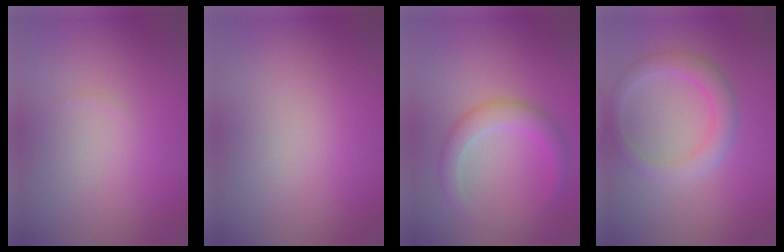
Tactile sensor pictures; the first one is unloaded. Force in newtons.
{"total": 0.0}
{"total": 2.7, "press": 2.7, "slide": 0.1}
{"total": 2.7, "press": 2.7, "slide": 0.0}